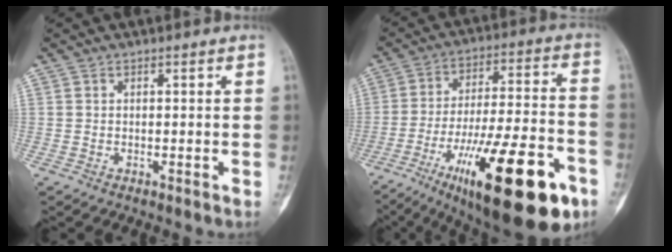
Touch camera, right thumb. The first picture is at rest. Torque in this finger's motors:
{"motor_torque": [2.15, 2.38, 1.39, -1.38, 0.28]}